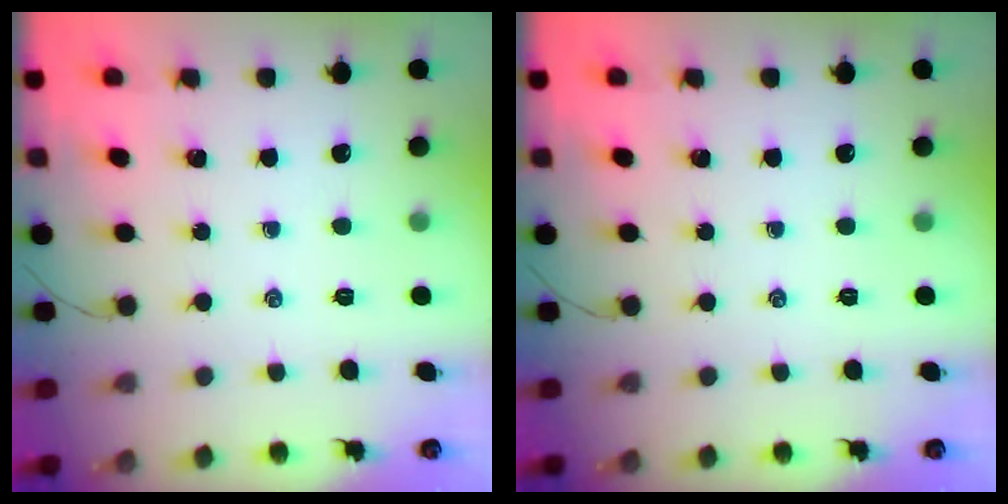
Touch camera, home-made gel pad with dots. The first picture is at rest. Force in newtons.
{"total": 0.0}